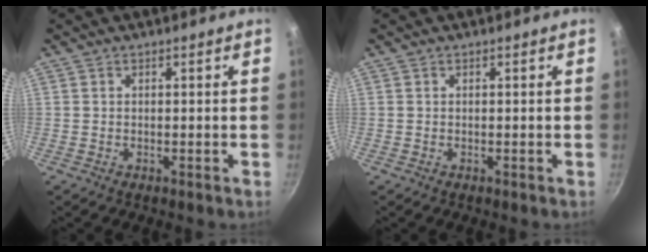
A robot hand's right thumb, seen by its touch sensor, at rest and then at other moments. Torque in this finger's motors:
{"motor_torque": [-0.01, 0.01, -0.05, 0.04, 0.03]}